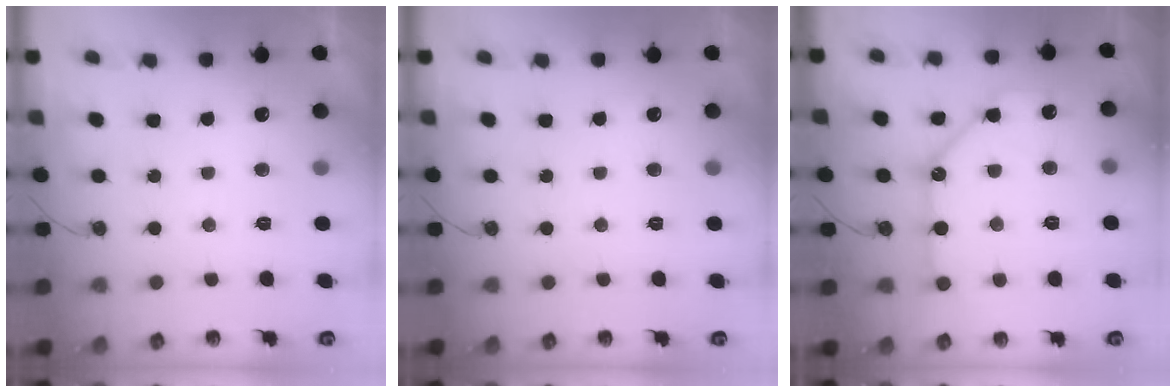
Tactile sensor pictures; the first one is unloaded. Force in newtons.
{"total": 0.0}
{"total": 13.0, "press": 12.9, "slide": 1.5}